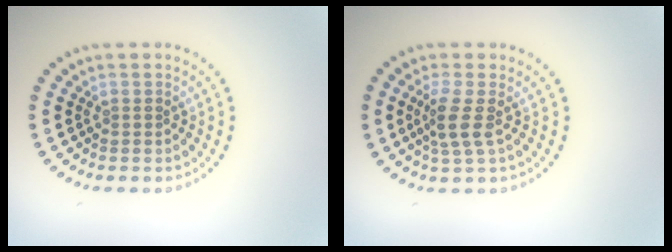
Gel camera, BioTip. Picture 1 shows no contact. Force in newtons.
{"total": 2.5, "press": 1.9, "slide": 1.6}